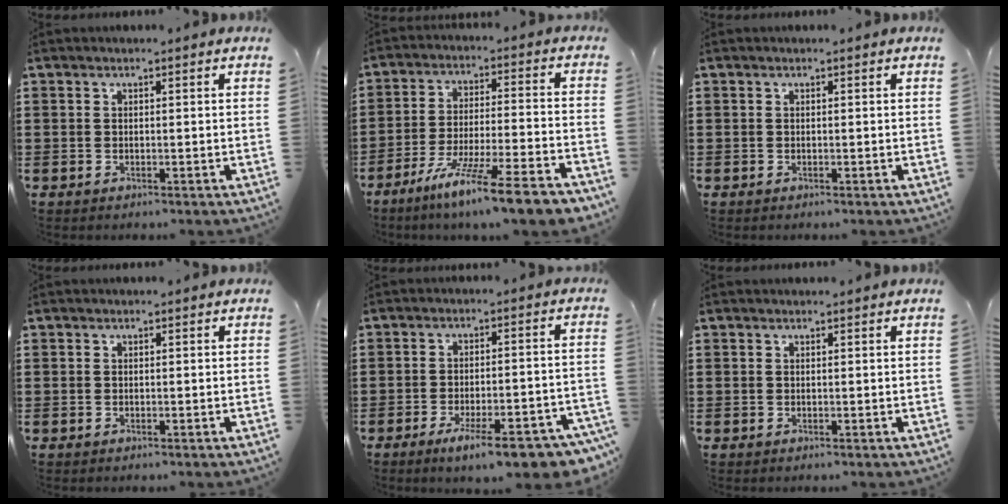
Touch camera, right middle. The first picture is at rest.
{"total": 11.2, "force": [-9.0, -0.4, 6.7], "torque": [-0.116, 0.002, -0.173]}
{"total": 0.0}
{"total": 0.0}
{"total": 9.0, "force": [-6.0, 1.5, 6.6], "torque": [-0.095, 0.004, -0.099]}
{"total": 0.0}